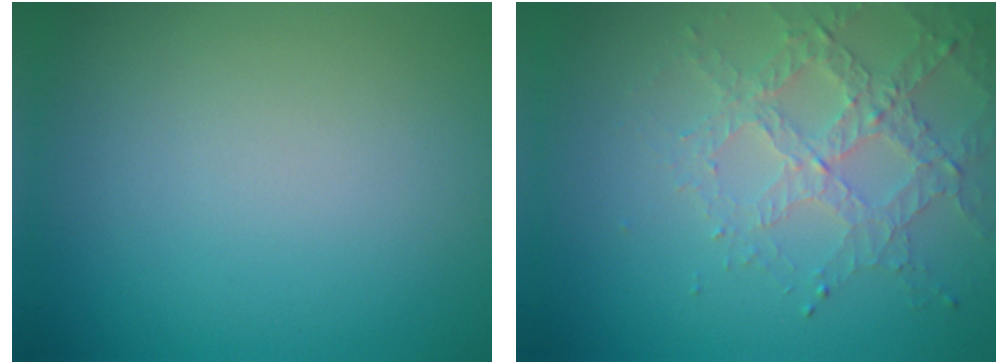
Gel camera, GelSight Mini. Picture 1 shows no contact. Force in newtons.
{"total": 3.2, "press": 3.0, "slide": 1.2}